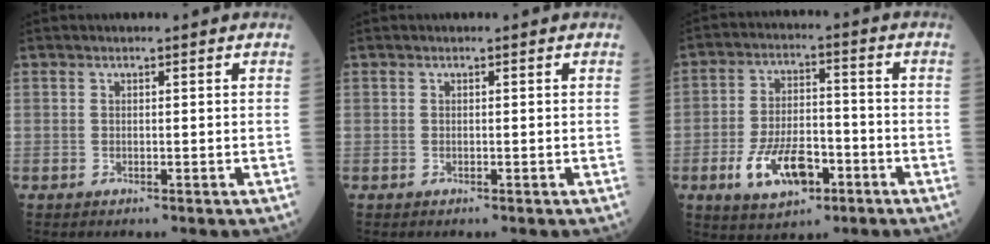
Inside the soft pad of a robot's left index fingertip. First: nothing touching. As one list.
[{"total": 0.0}, {"total": 9.9, "force": [-4.5, 4.9, 7.4], "torque": [-0.145, 0.002, -0.075]}]